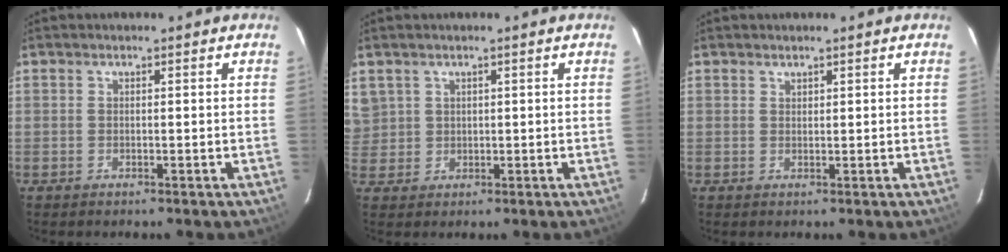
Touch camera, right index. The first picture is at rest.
{"total": 5.1, "force": [2.2, 4.6, 0.8], "torque": [-0.010, 0.011, 0.054]}
{"total": 0.7, "force": [0.6, 0.3, 0.0], "torque": [0.000, 0.001, 0.013]}